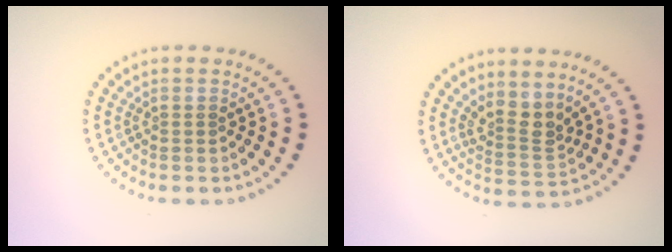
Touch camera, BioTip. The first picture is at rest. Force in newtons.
{"total": 2.8, "press": 2.0, "slide": 2.0}